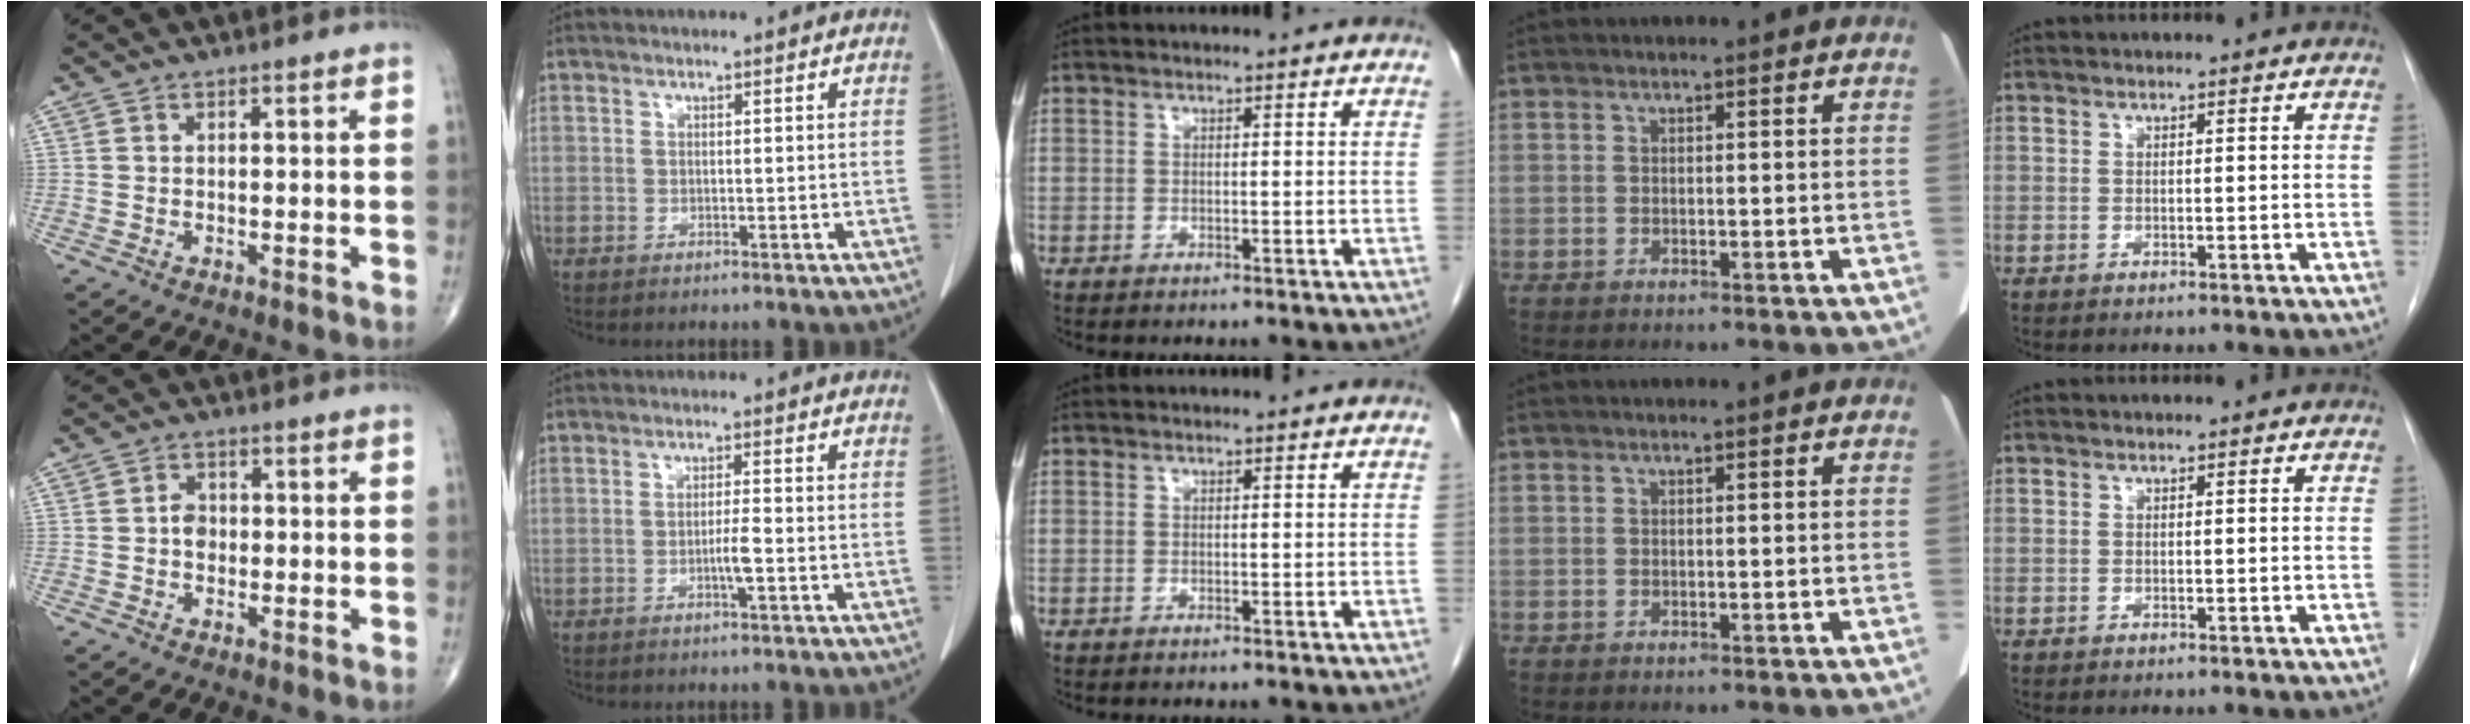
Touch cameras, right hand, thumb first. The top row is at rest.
{"thumb": {"total": 2.7, "force": [-0.3, 2.2, 1.6], "torque": [-0.015, 0.006, -0.011]}, "index": {"total": 2.5, "force": [-0.9, -0.1, 2.3], "torque": [-0.044, -0.001, -0.016]}}